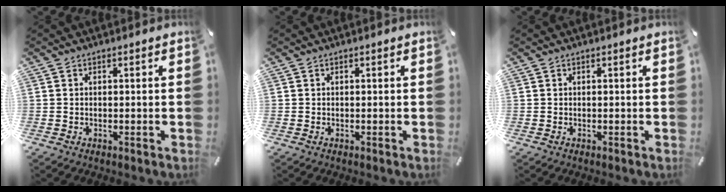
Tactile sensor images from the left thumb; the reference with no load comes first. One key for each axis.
{"total": 0.0}
{"total": 0.0}